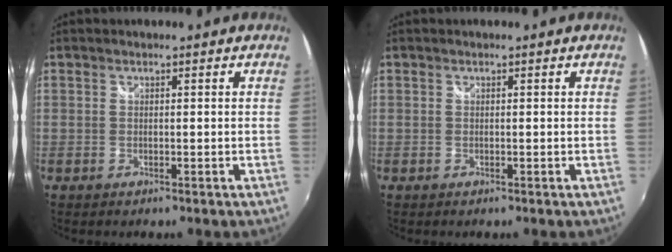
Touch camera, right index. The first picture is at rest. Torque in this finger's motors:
{"motor_torque": [0.00, 0.01, 0.00, 0.00]}